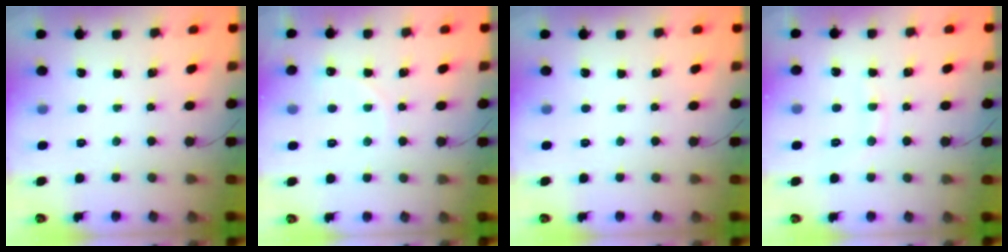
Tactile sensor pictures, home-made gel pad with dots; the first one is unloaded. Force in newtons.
{"total": 6.7, "press": 6.6, "slide": 1.4}
{"total": 0.0}
{"total": 5.9, "press": 5.7, "slide": 1.6}